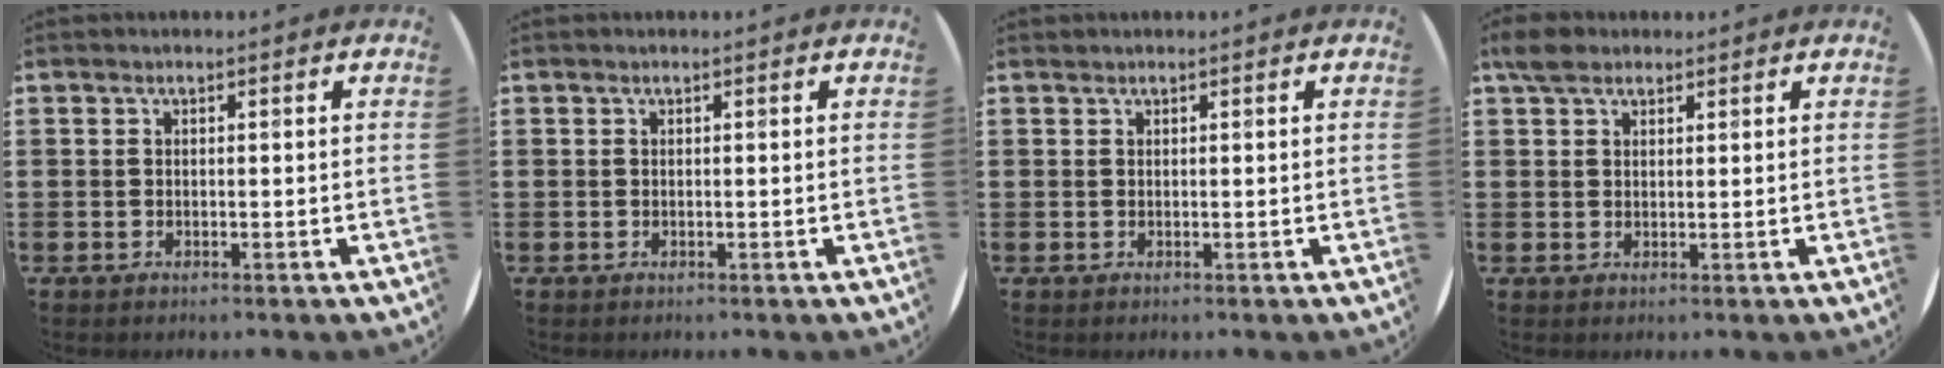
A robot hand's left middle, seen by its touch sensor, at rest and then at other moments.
{"total": 0.0}
{"total": 0.0}
{"total": 2.9, "force": [2.4, 1.4, 0.8], "torque": [-0.005, 0.002, 0.042]}